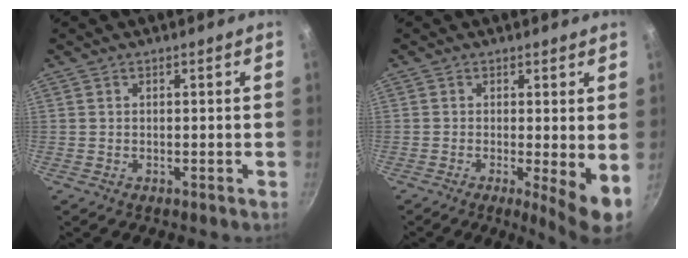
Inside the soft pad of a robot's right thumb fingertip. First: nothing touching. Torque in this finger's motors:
{"motor_torque": [-0.40, 0.36, -0.01, -0.01, 0.04]}